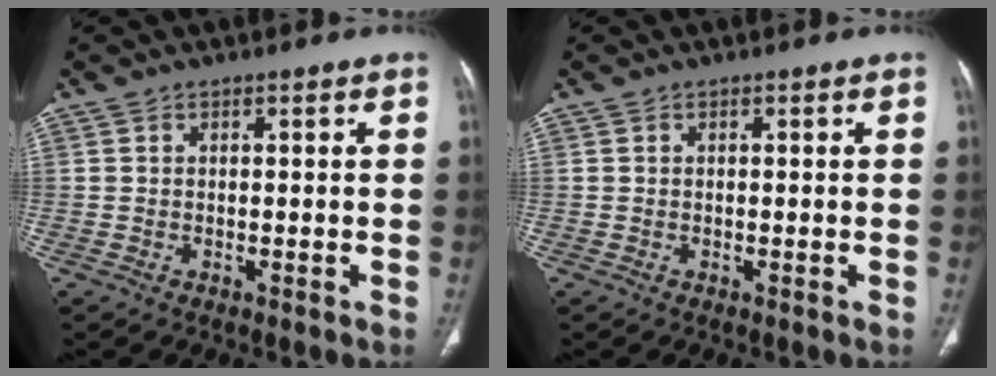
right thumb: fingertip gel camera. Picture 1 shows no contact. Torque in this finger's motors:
{"motor_torque": [0.11, 0.11, -0.19, -0.18, 0.01]}